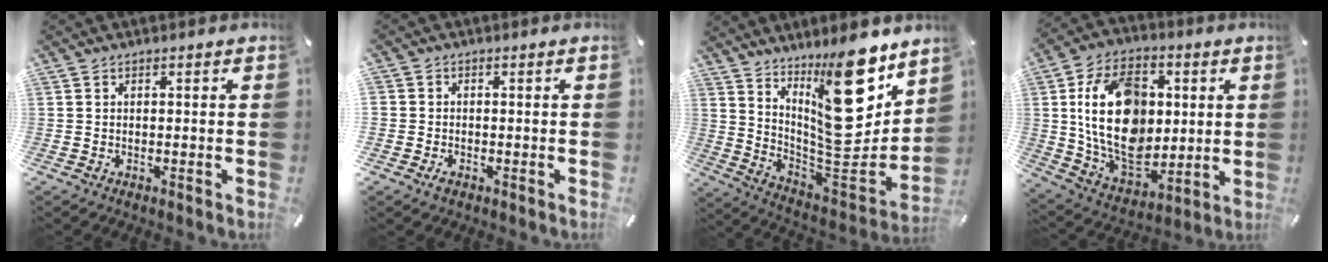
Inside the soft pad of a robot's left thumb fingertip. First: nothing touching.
{"total": 3.4, "force": [-0.8, 3.3, 0.1], "torque": [0.006, 0.009, -0.015]}
{"total": 22.7, "force": [13.4, 9.2, 16.0], "torque": [-0.217, -0.121, 0.228]}
{"total": 21.3, "force": [2.0, 15.3, 14.7], "torque": [-0.281, -0.003, 0.037]}